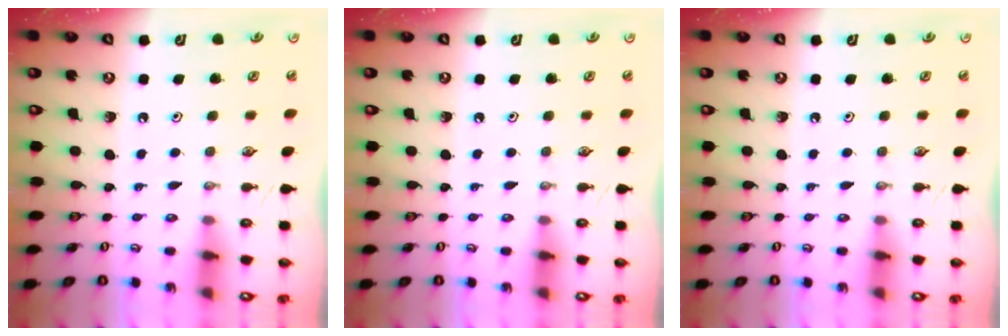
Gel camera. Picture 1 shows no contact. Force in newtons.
{"total": 0.0}
{"total": 0.0}